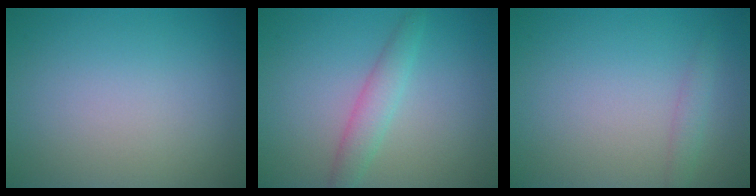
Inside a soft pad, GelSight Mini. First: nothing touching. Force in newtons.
{"total": 2.4, "press": 2.4, "slide": 0.1}
{"total": 1.2, "press": 1.2, "slide": 0.1}